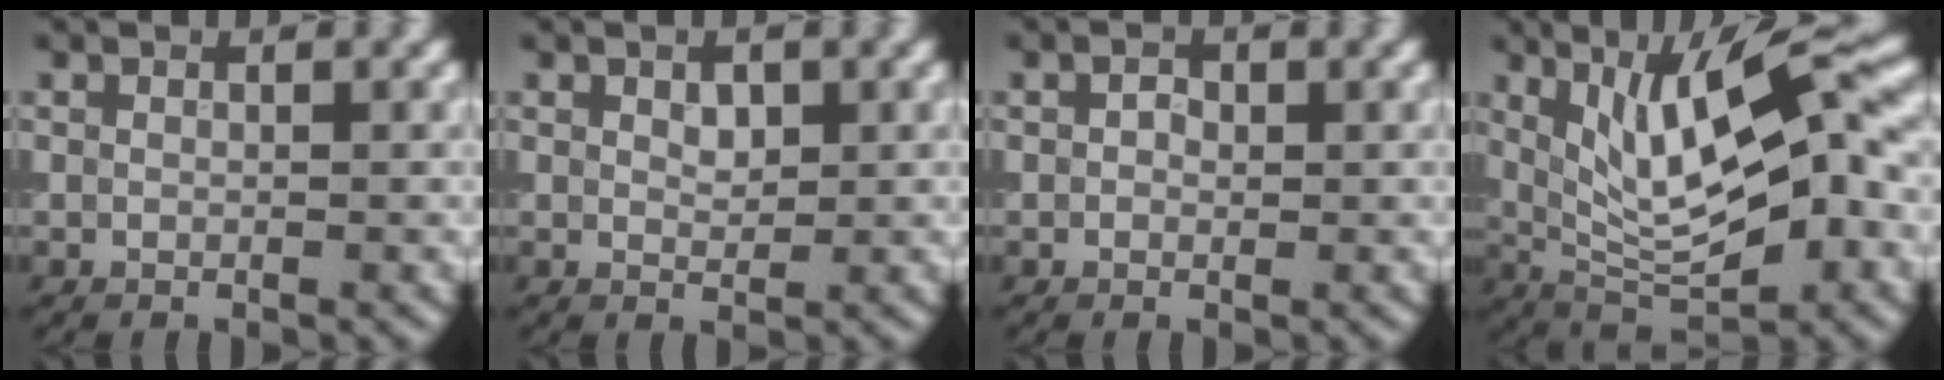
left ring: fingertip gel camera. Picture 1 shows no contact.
{"total": 1.4, "force": [0.5, 0.8, 0.9], "torque": [-0.013, -0.001, 0.011]}
{"total": 0.9, "force": [0.1, 0.7, 0.6], "torque": [-0.007, -0.001, -0.001]}
{"total": 10.8, "force": [2.3, 3.2, 10.1], "torque": [-0.165, 0.002, 0.040]}